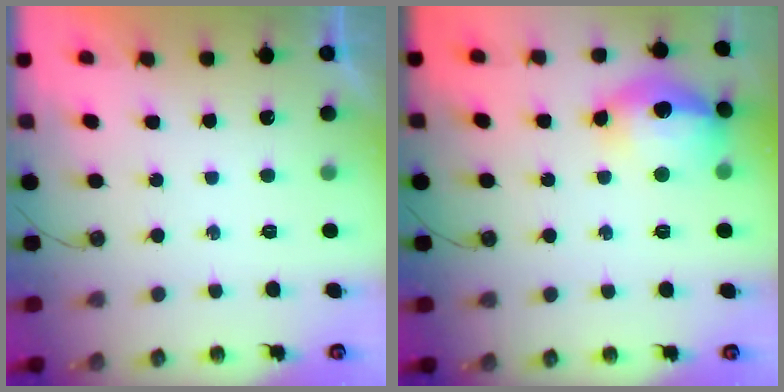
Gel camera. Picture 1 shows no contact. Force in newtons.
{"total": 16.2, "press": 16.2, "slide": 1.4}